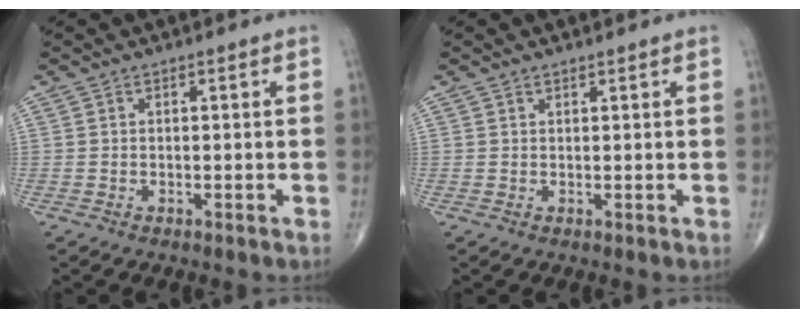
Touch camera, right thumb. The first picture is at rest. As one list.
[{"total": 0.5, "force": [0.5, 0.0, -0.1], "torque": [0.001, -0.005, 0.007]}]